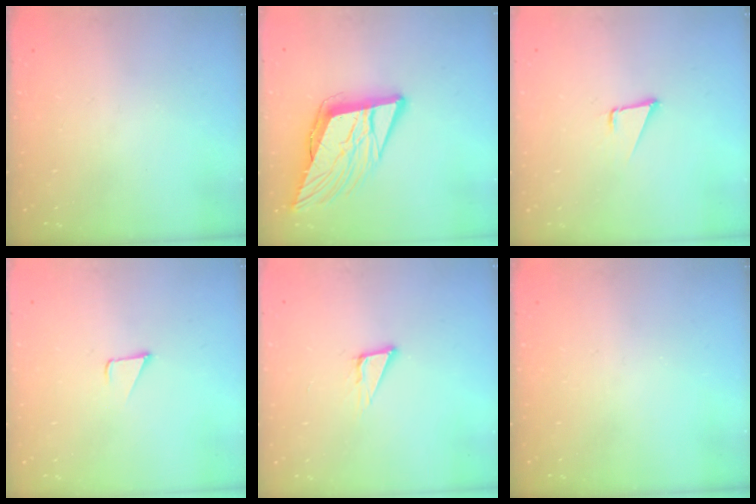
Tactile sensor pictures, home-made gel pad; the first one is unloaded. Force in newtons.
{"total": 13.5, "press": 12.9, "slide": 3.8}
{"total": 1.7, "press": 1.7, "slide": 0.1}
{"total": 1.7, "press": 1.7, "slide": 0.1}
{"total": 5.0, "press": 5.0, "slide": 0.2}
{"total": 0.0}